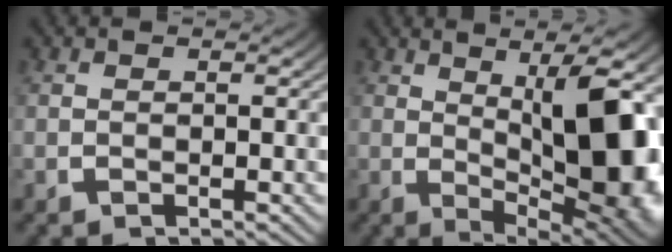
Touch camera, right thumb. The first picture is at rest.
{"total": 13.6, "force": [-0.6, 6.0, 12.2], "torque": [-0.189, -0.027, 0.016]}